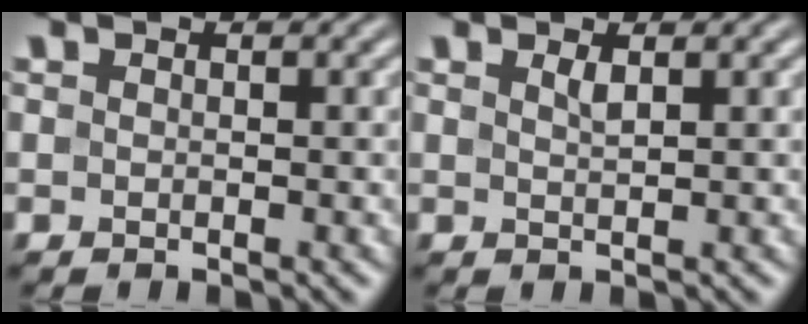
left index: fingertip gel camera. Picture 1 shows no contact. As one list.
[{"total": 0.8, "force": [0.5, 0.0, 0.6], "torque": [-0.017, -0.001, 0.012]}]